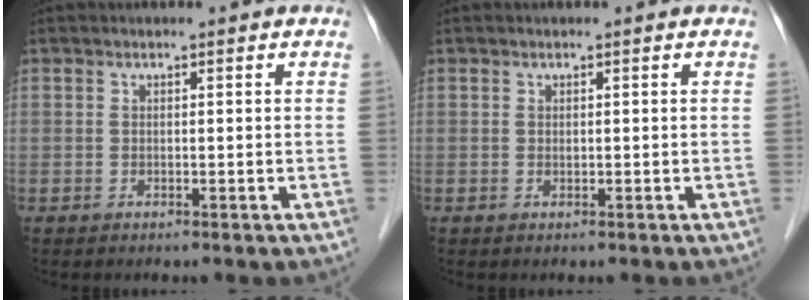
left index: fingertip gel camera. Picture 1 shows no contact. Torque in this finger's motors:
{"motor_torque": [0.18, 0.23, -0.03, 0.01]}